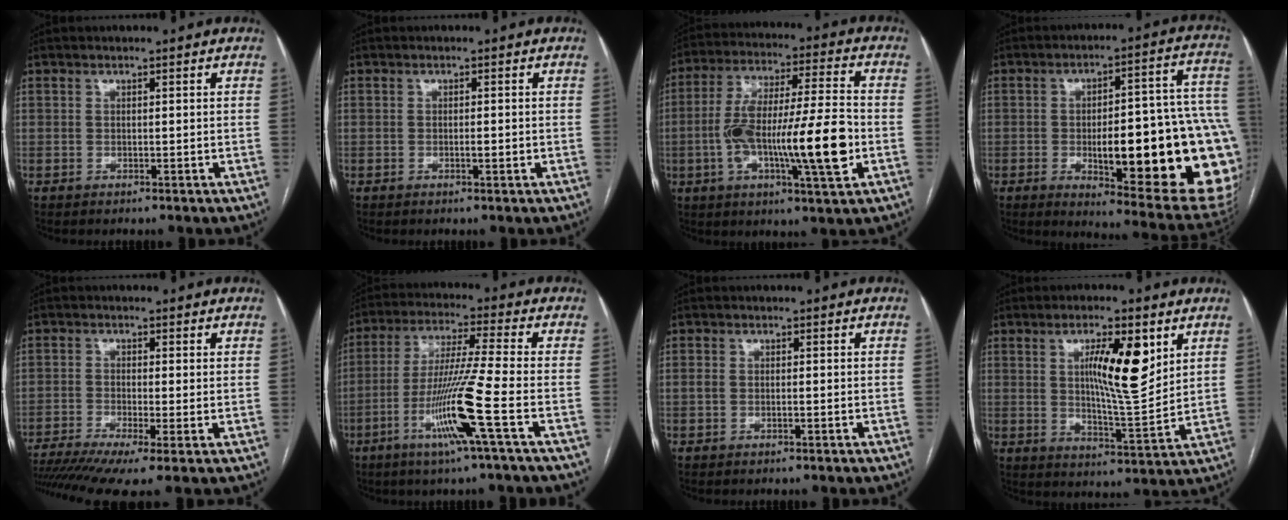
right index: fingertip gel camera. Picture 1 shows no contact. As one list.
[{"total": 0.9, "force": [-0.2, 0.3, 0.8], "torque": [-0.018, 0.000, -0.003]}, {"total": 18.0, "force": [-3.8, 2.5, 17.4], "torque": [-0.309, 0.009, -0.060]}, {"total": 28.4, "force": [-5.1, 6.2, 27.3], "torque": [-0.273, 0.016, -0.053]}, {"total": 11.2, "force": [-7.2, 1.8, 8.4], "torque": [-0.163, -0.015, -0.123]}, {"total": 12.6, "force": [-4.7, -1.9, 11.5], "torque": [-0.229, -0.019, -0.096]}, {"total": 1.0, "force": [-0.1, 0.7, 0.6], "torque": [-0.023, 0.005, 0.000]}, {"total": 11.1, "force": [4.0, 2.0, 10.1], "torque": [-0.166, -0.007, 0.066]}]